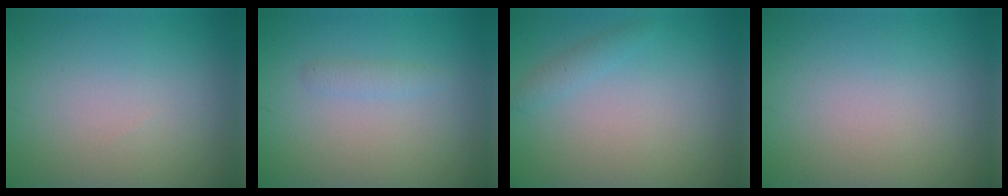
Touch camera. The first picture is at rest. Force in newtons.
{"total": 0.9, "press": 0.9, "slide": 0.0}
{"total": 1.1, "press": 1.1, "slide": 0.1}
{"total": 0.0}